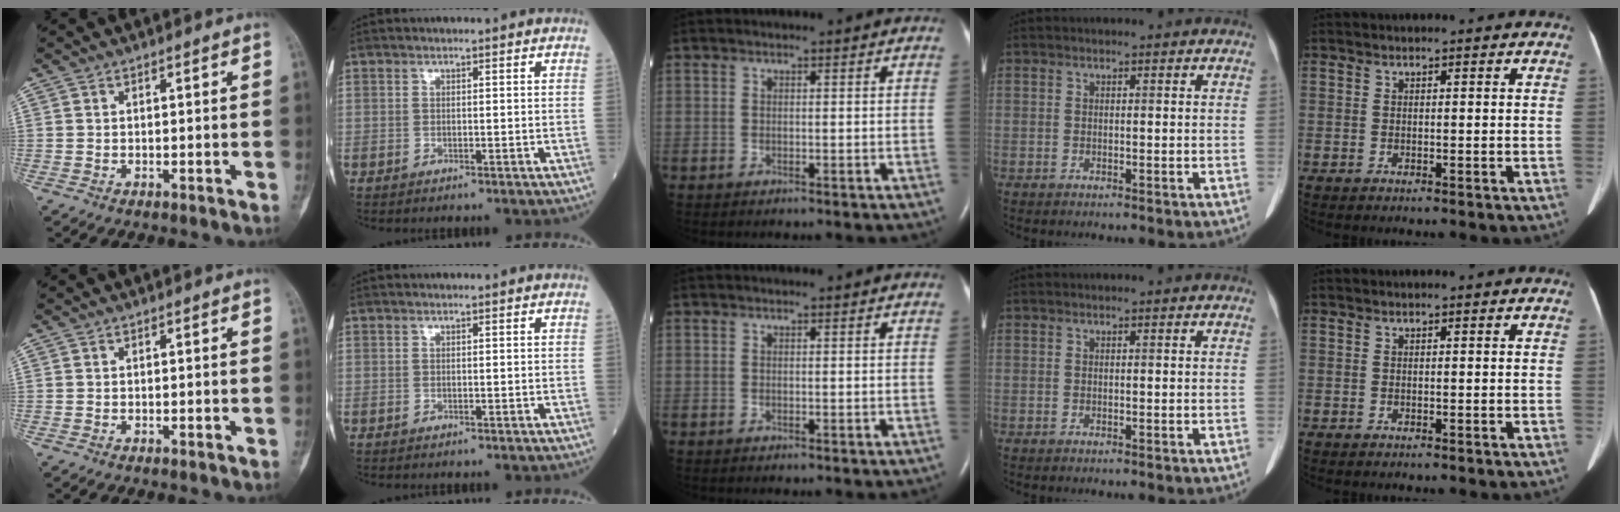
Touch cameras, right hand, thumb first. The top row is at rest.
{}